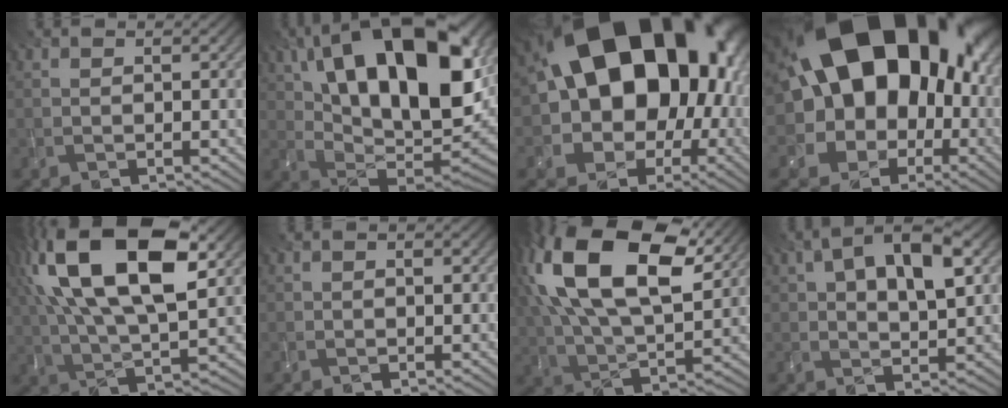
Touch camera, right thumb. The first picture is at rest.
{"total": 20.8, "force": [8.1, 9.8, 16.5], "torque": [-0.296, 0.035, 0.132]}
{"total": 21.5, "force": [2.1, 16.4, 13.8], "torque": [-0.221, -0.002, 0.043]}
{"total": 21.6, "force": [2.9, 16.0, 14.2], "torque": [-0.208, 0.002, 0.059]}
{"total": 19.0, "force": [6.6, 8.8, 15.5], "torque": [-0.320, 0.036, 0.102]}
{"total": 1.3, "force": [0.0, 0.8, 1.0], "torque": [-0.011, -0.001, 0.000]}
{"total": 21.9, "force": [8.9, 11.9, 16.1], "torque": [-0.341, 0.044, 0.141]}
{"total": 11.3, "force": [4.2, 5.5, 8.9], "torque": [-0.151, 0.009, 0.062]}